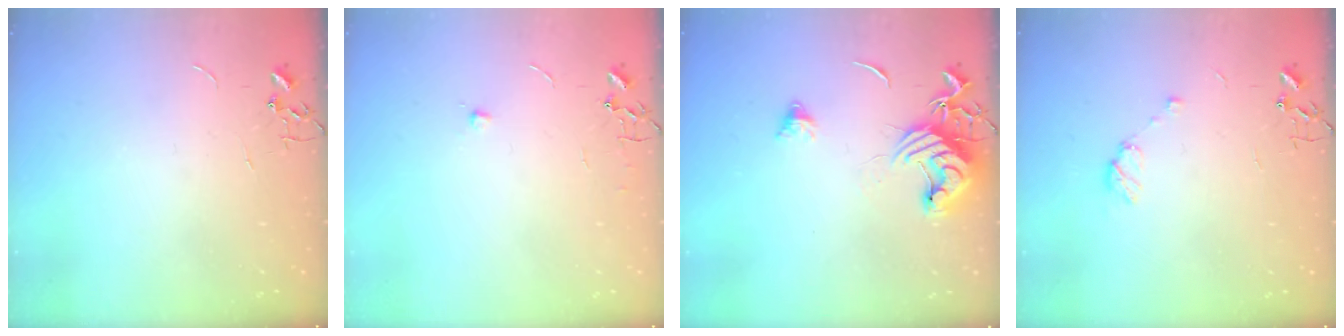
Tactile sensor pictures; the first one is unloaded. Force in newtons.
{"total": 5.1, "press": 5.1, "slide": 0.6}
{"total": 13.8, "press": 13.7, "slide": 1.6}
{"total": 6.8, "press": 6.8, "slide": 0.9}